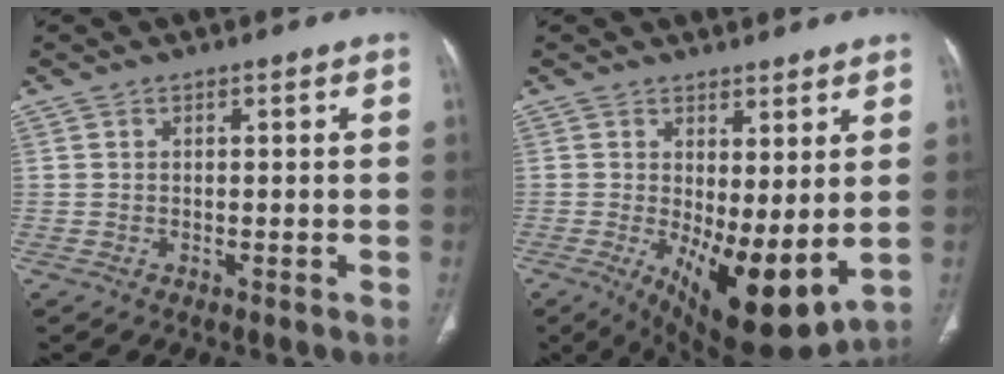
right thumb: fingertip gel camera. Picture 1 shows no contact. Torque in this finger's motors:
{"motor_torque": [1.10, 2.94, 0.67, 0.65, 0.39]}